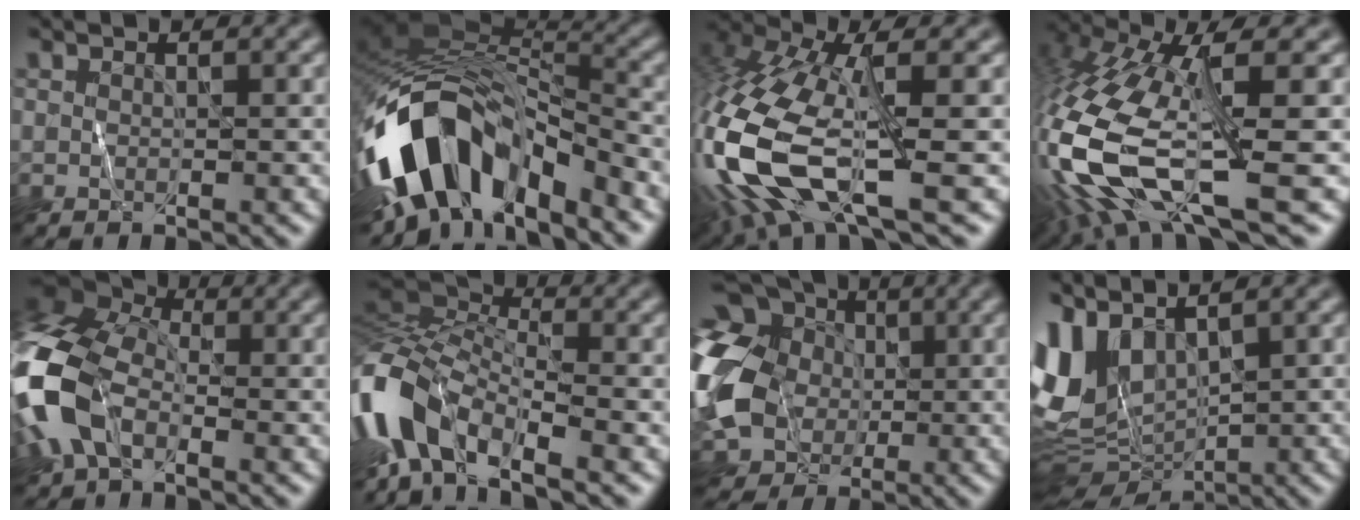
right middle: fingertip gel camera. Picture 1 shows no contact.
{"total": 13.8, "force": [-6.1, 7.9, 9.5], "torque": [-0.179, 0.003, -0.111]}
{"total": 14.5, "force": [-3.7, 6.1, 12.6], "torque": [-0.303, -0.017, -0.065]}
{"total": 13.6, "force": [-3.0, 4.5, 12.5], "torque": [-0.284, -0.011, -0.050]}
{"total": 12.6, "force": [-2.5, 8.2, 9.2], "torque": [-0.248, -0.010, -0.061]}
{"total": 9.8, "force": [-4.6, 4.5, 7.4], "torque": [-0.146, 0.007, -0.104]}
{"total": 16.4, "force": [0.0, 14.0, 8.5], "torque": [-0.215, 0.004, -0.034]}
{"total": 8.0, "force": [1.9, 4.8, 6.2], "torque": [-0.149, -0.007, 0.042]}